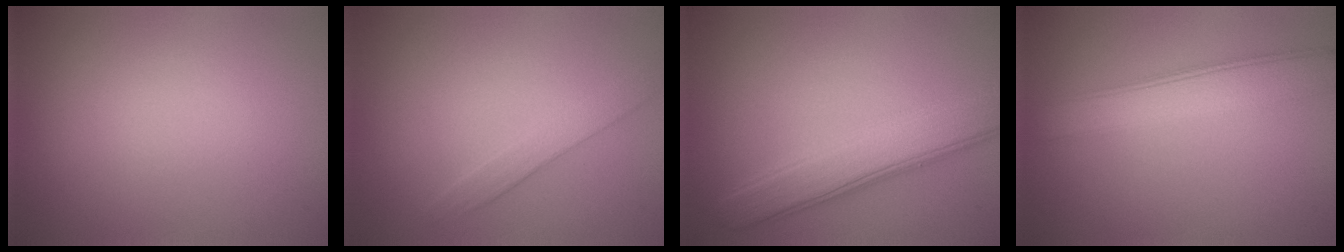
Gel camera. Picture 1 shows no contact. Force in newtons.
{"total": 1.8, "press": 1.8, "slide": 0.0}
{"total": 5.3, "press": 5.3, "slide": 0.1}
{"total": 4.8, "press": 4.8, "slide": 0.0}